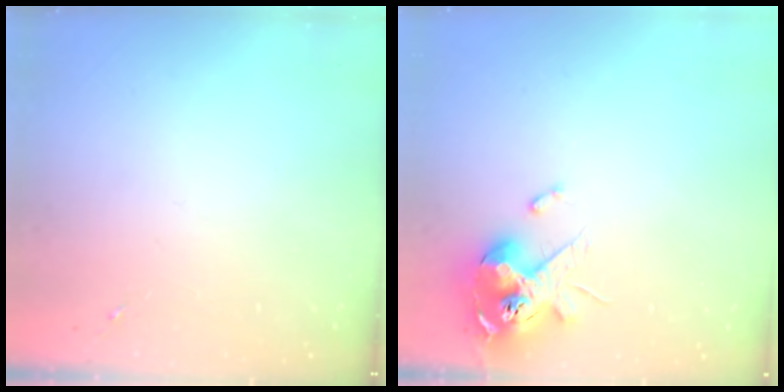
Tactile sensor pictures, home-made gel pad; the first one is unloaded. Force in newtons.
{"total": 13.4, "press": 13.3, "slide": 1.4}